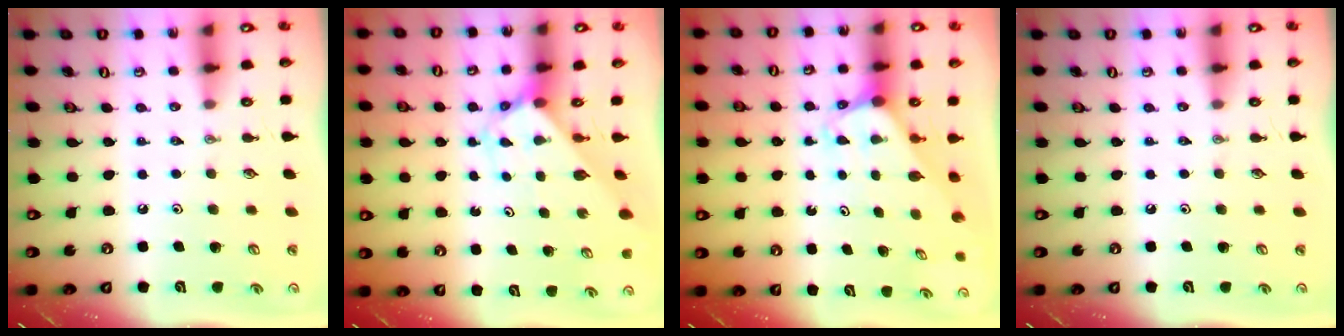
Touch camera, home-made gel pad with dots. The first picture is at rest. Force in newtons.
{"total": 2.6, "press": 2.6, "slide": 0.2}
{"total": 2.0, "press": 2.0, "slide": 0.1}
{"total": 0.0}